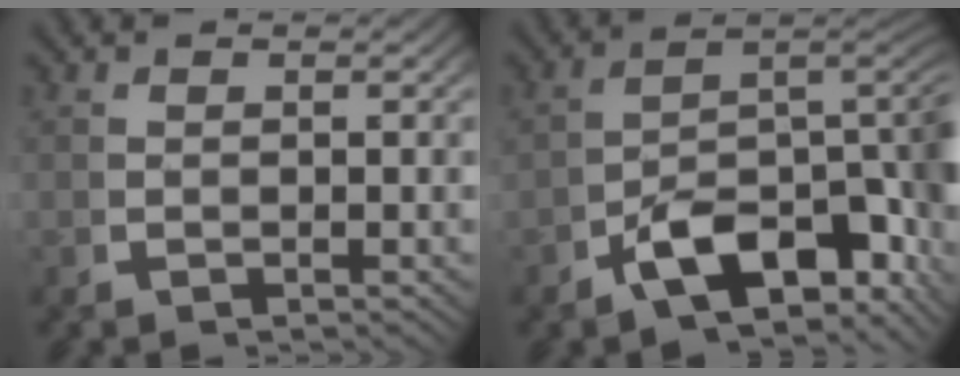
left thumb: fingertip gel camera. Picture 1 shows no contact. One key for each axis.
{"total": 14.6, "fx": -2.3, "fy": 9.2, "fz": 11.1, "tx": -0.165, "ty": -0.027, "tz": -0.037}